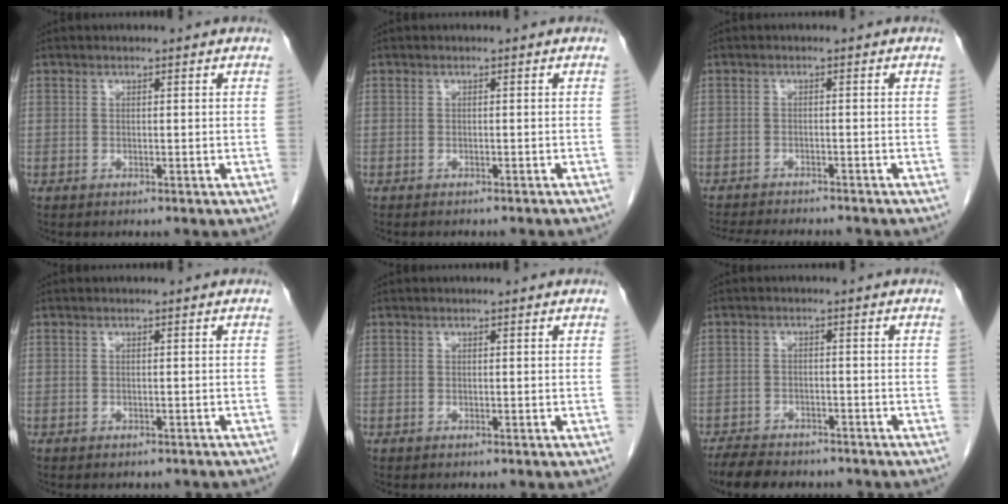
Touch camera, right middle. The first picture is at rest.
{"total": 4.4, "force": [-3.9, 0.8, 1.8], "torque": [-0.024, -0.008, -0.045]}
{"total": 10.6, "force": [-9.7, 1.8, 4.0], "torque": [-0.062, -0.009, -0.132]}
{"total": 3.8, "force": [-3.3, 1.5, 1.3], "torque": [-0.015, -0.003, -0.035]}
{"total": 0.0}
{"total": 8.0, "force": [-6.9, 2.6, 3.0], "torque": [-0.049, -0.011, -0.105]}